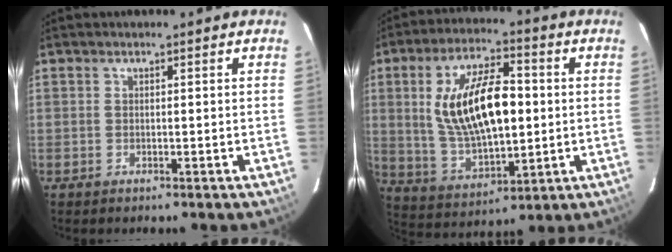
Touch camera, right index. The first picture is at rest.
{"total": 17.3, "force": [2.4, 7.7, 15.4], "torque": [-0.290, 0.004, 0.058]}